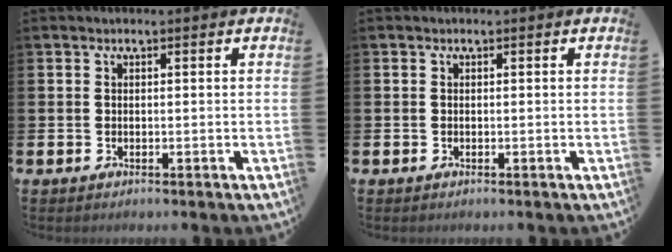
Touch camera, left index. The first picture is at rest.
{"total": 0.0}